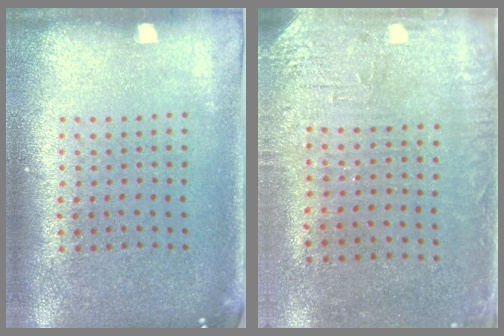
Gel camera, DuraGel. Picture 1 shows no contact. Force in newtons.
{"total": 3.2, "press": 2.6, "slide": 1.8}